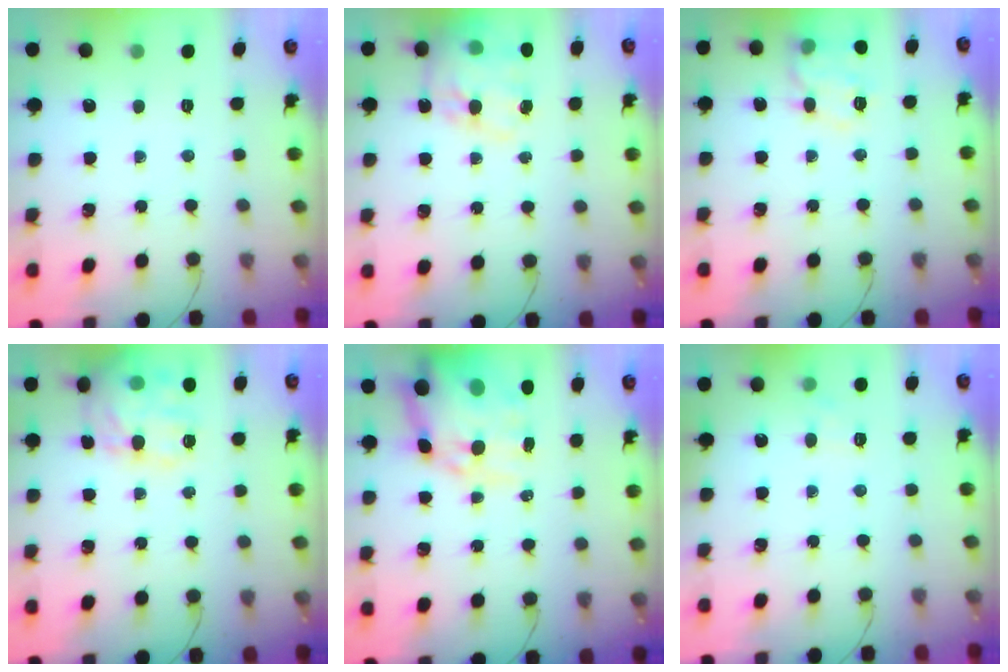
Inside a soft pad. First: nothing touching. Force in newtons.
{"total": 17.1, "press": 16.6, "slide": 4.2}
{"total": 12.0, "press": 12.0, "slide": 0.3}
{"total": 17.6, "press": 17.5, "slide": 1.3}
{"total": 16.8, "press": 16.3, "slide": 4.2}
{"total": 4.6, "press": 4.4, "slide": 1.3}